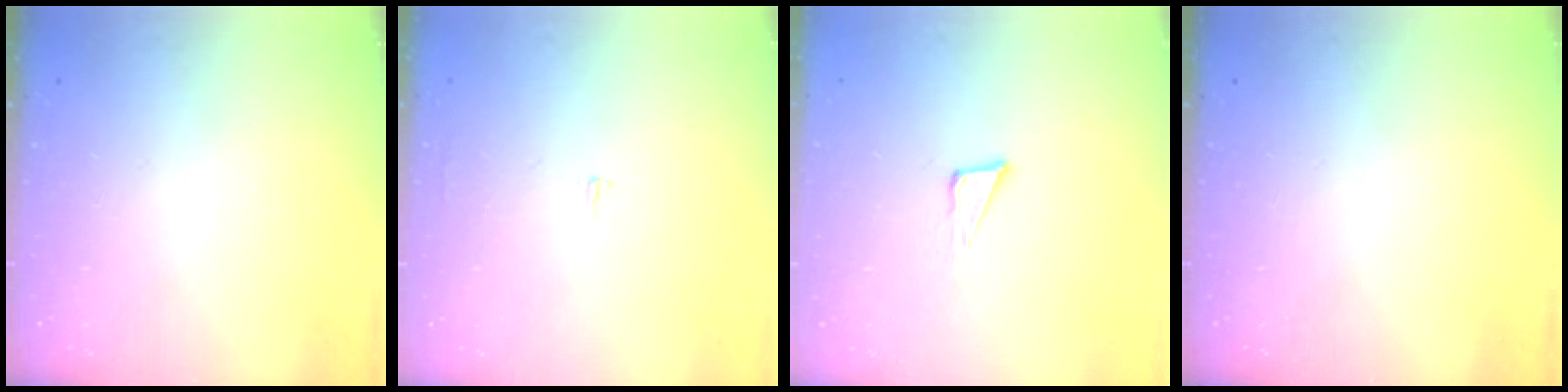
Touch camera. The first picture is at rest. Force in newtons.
{"total": 1.8, "press": 1.8, "slide": 0.1}
{"total": 3.8, "press": 3.7, "slide": 0.9}
{"total": 0.0}